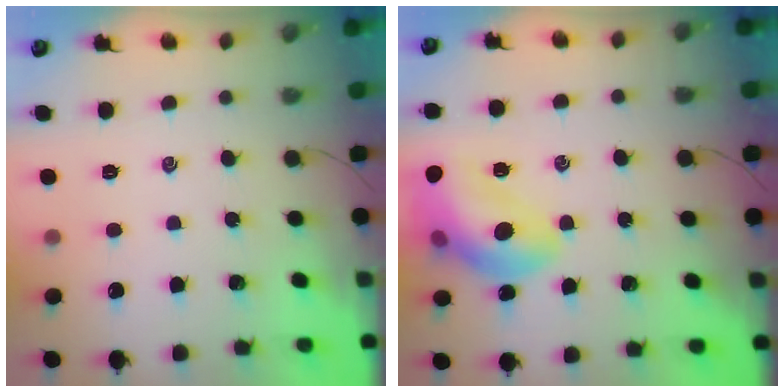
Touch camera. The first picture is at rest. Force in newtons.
{"total": 17.3, "press": 17.1, "slide": 2.7}